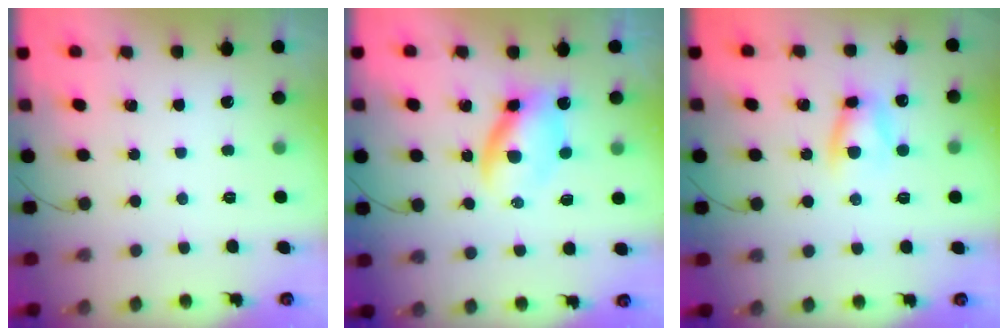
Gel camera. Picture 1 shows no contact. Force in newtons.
{"total": 6.3, "press": 6.2, "slide": 0.7}
{"total": 6.8, "press": 6.8, "slide": 1.0}